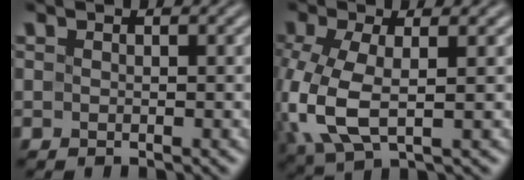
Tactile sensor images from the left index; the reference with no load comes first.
{"total": 6.3, "force": [-0.6, 2.9, 5.6], "torque": [-0.141, -0.004, -0.013]}